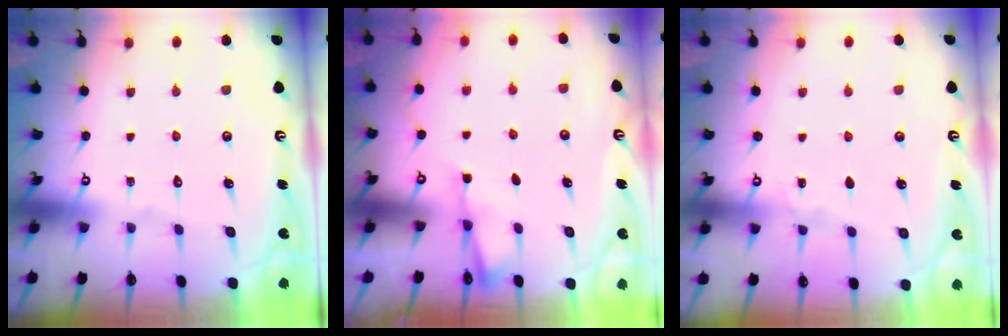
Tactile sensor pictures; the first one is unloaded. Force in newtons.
{"total": 2.3, "press": 2.2, "slide": 0.4}
{"total": 2.5, "press": 2.5, "slide": 0.4}